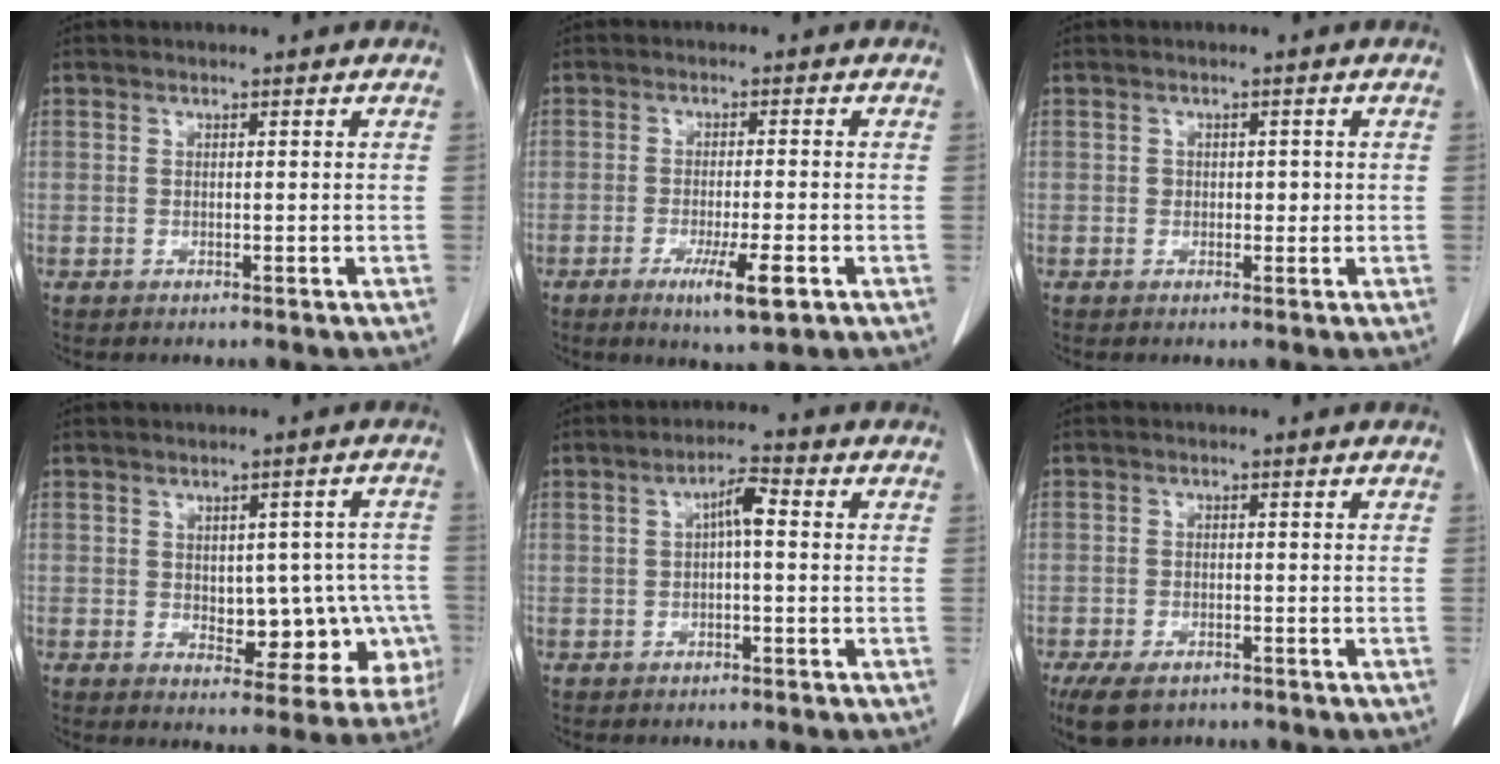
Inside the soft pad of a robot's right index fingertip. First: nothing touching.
{"total": 6.3, "force": [-2.9, 0.5, 5.6], "torque": [-0.095, -0.012, -0.044]}
{"total": 1.6, "force": [0.0, 1.2, 1.1], "torque": [-0.013, 0.004, 0.000]}
{"total": 11.7, "force": [-2.1, 6.4, 9.5], "torque": [-0.102, 0.022, -0.010]}
{"total": 3.7, "force": [0.3, 0.8, 3.6], "torque": [-0.060, 0.013, 0.002]}
{"total": 6.2, "force": [-4.4, 3.0, 3.1], "torque": [-0.054, -0.007, -0.067]}